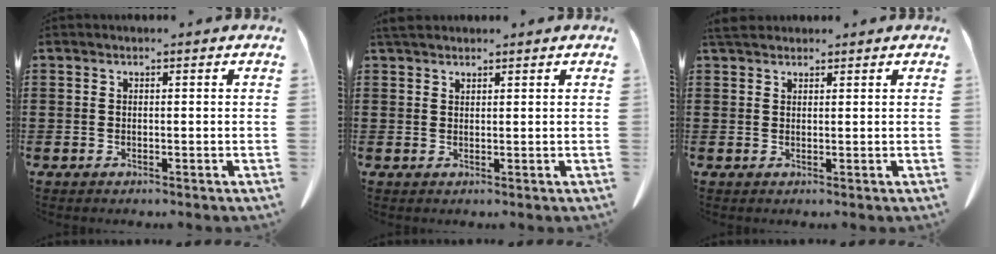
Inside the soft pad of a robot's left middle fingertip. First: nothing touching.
{"total": 1.9, "force": [1.7, 0.5, 0.6], "torque": [-0.018, 0.001, 0.035]}
{"total": 2.6, "force": [2.2, 0.9, 1.0], "torque": [-0.028, 0.004, 0.045]}